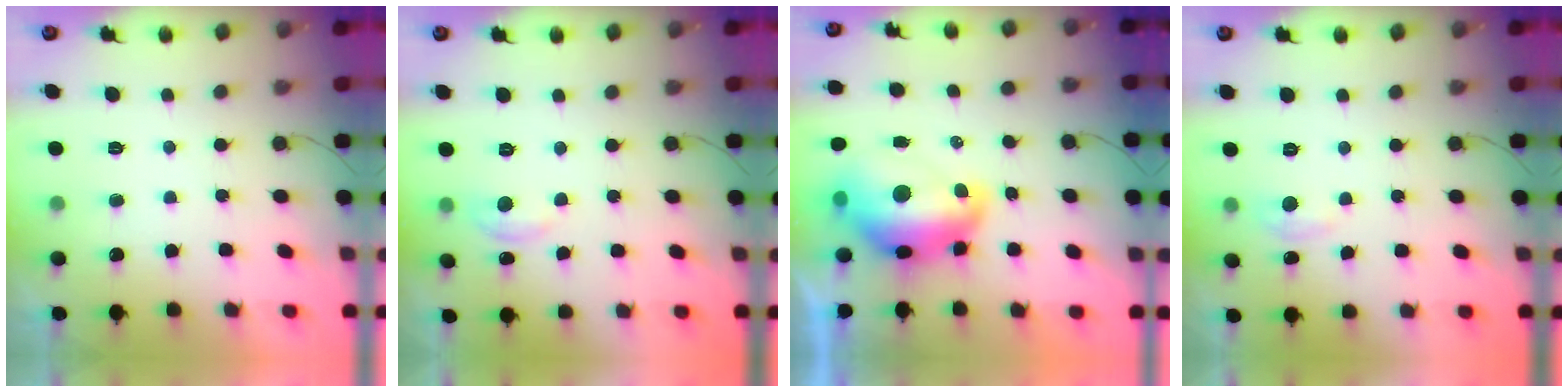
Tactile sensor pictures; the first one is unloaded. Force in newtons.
{"total": 4.9, "press": 4.9, "slide": 0.6}
{"total": 15.1, "press": 15.1, "slide": 1.1}
{"total": 4.4, "press": 4.3, "slide": 0.6}